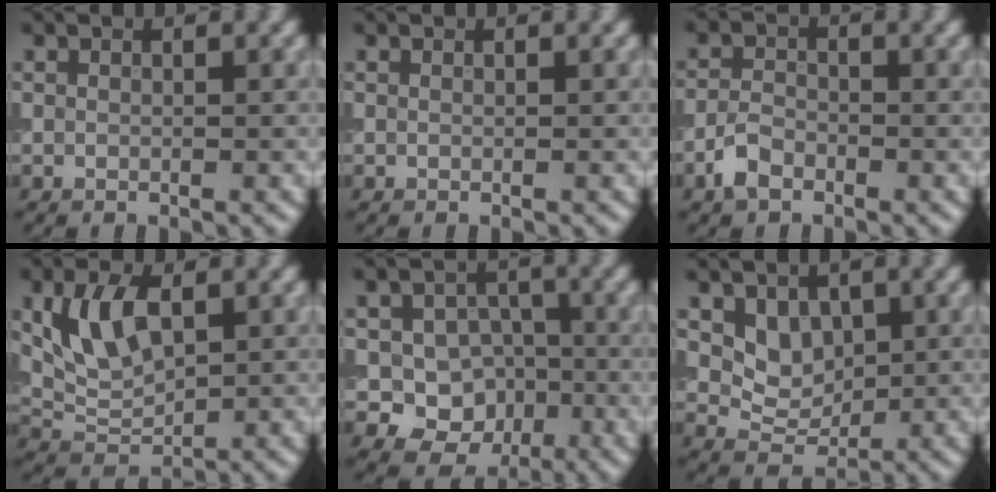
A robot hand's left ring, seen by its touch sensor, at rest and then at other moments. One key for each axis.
{"total": 0.0}
{"total": 2.3, "fx": -1.5, "fy": 1.3, "fz": 1.2, "tx": -0.024, "ty": 0.006, "tz": -0.037}
{"total": 4.9, "fx": 1.4, "fy": 2.7, "fz": 3.9, "tx": -0.079, "ty": 0.005, "tz": 0.029}
{"total": 8.6, "fx": -2.0, "fy": 7.7, "fz": 3.1, "tx": -0.022, "ty": 0.016, "tz": -0.056}
{"total": 3.1, "fx": 1.0, "fy": 2.4, "fz": 1.6, "tx": -0.025, "ty": -0.007, "tz": 0.019}